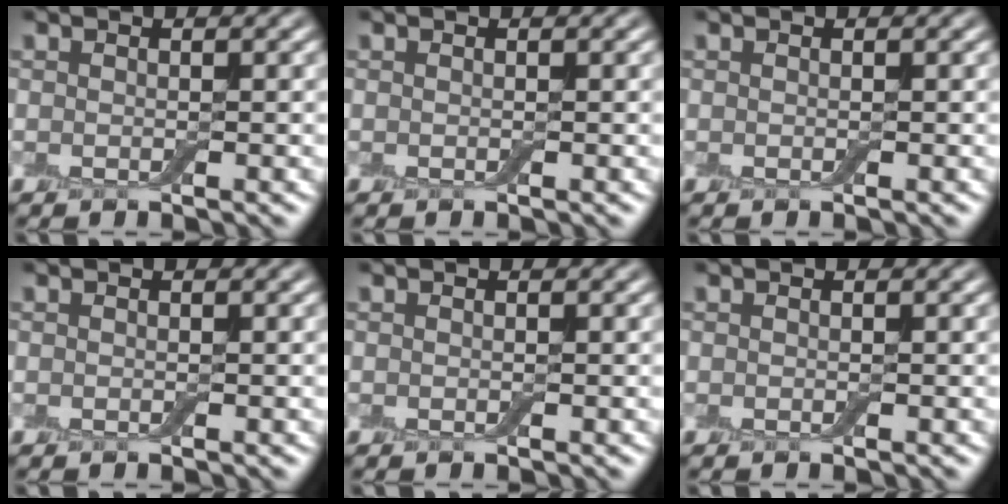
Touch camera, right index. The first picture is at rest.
{"total": 0.0}
{"total": 0.0}
{"total": 0.0}
{"total": 0.0}
{"total": 0.0}